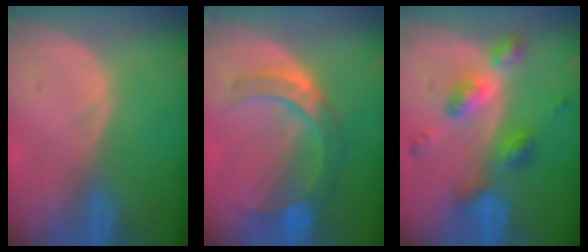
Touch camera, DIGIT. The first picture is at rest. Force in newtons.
{"total": 7.0, "press": 6.9, "slide": 1.0}
{"total": 6.7, "press": 6.6, "slide": 0.5}